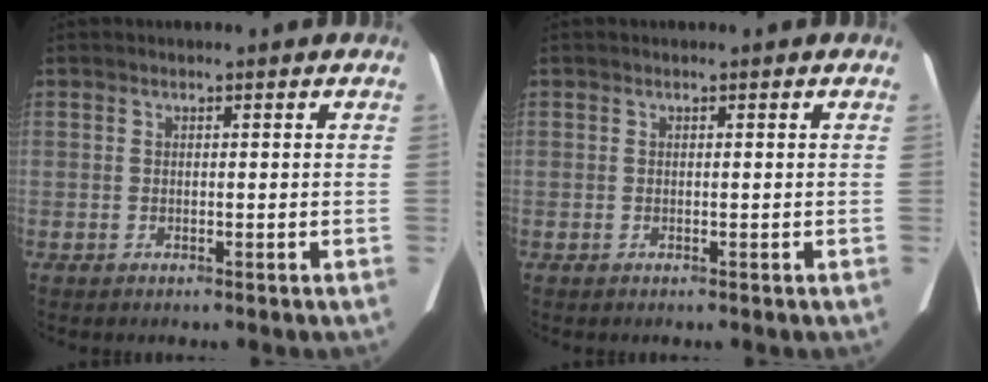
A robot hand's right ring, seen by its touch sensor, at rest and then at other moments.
{"total": 0.0}